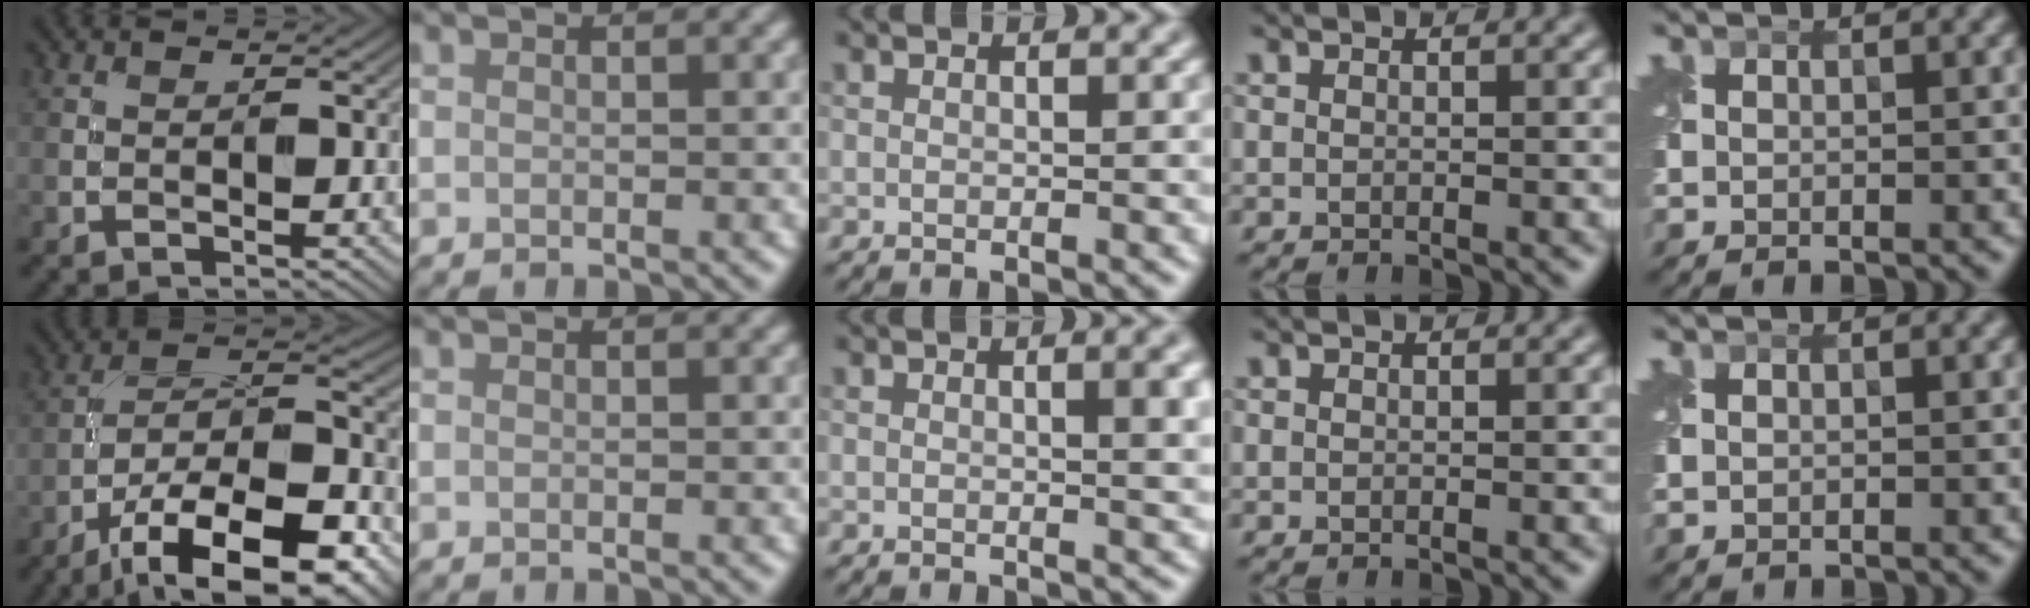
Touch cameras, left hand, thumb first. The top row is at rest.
{"thumb": {"total": 17.3, "force": [-10.8, 6.3, 12.0], "torque": [-0.190, -0.020, -0.178]}, "middle": {"total": 3.9, "force": [1.0, 1.3, 3.6], "torque": [-0.034, 0.008, 0.011]}, "little": {"total": 0.6, "force": [0.3, -0.2, -0.5], "torque": [0.012, 0.007, 0.007]}}